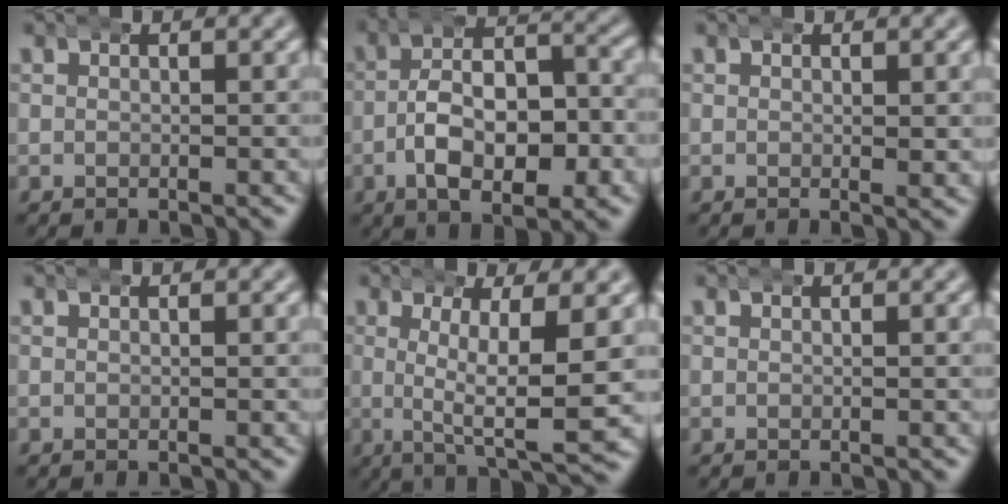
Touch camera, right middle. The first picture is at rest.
{"total": 7.8, "force": [-1.1, 4.4, 6.3], "torque": [-0.079, -0.004, -0.022]}
{"total": 0.6, "force": [0.3, 0.2, 0.5], "torque": [-0.008, -0.001, 0.004]}
{"total": 0.0}
{"total": 6.9, "force": [0.7, 1.0, 6.8], "torque": [-0.098, -0.001, 0.015]}
{"total": 0.0}